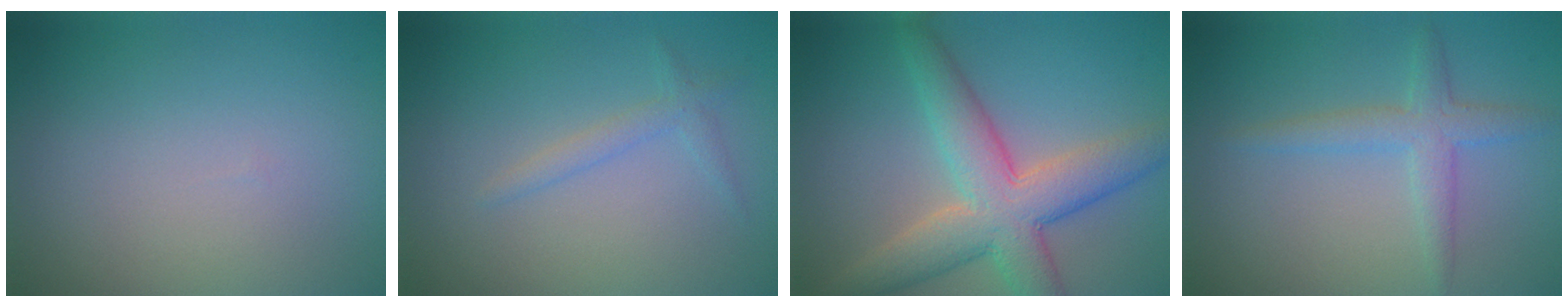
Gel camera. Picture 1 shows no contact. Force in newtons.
{"total": 1.3, "press": 1.3, "slide": 0.1}
{"total": 7.0, "press": 7.0, "slide": 0.2}
{"total": 2.6, "press": 2.6, "slide": 0.1}